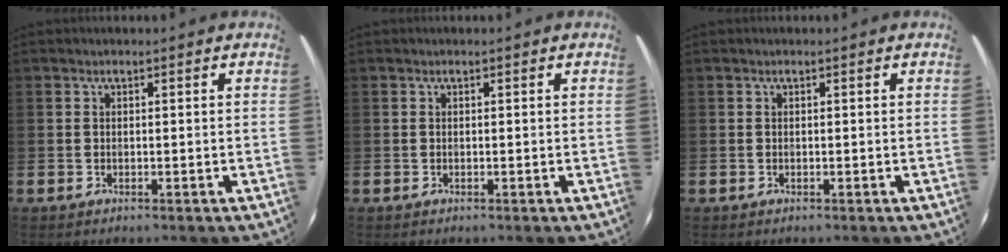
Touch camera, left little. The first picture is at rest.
{"total": 0.0}
{"total": 0.0}